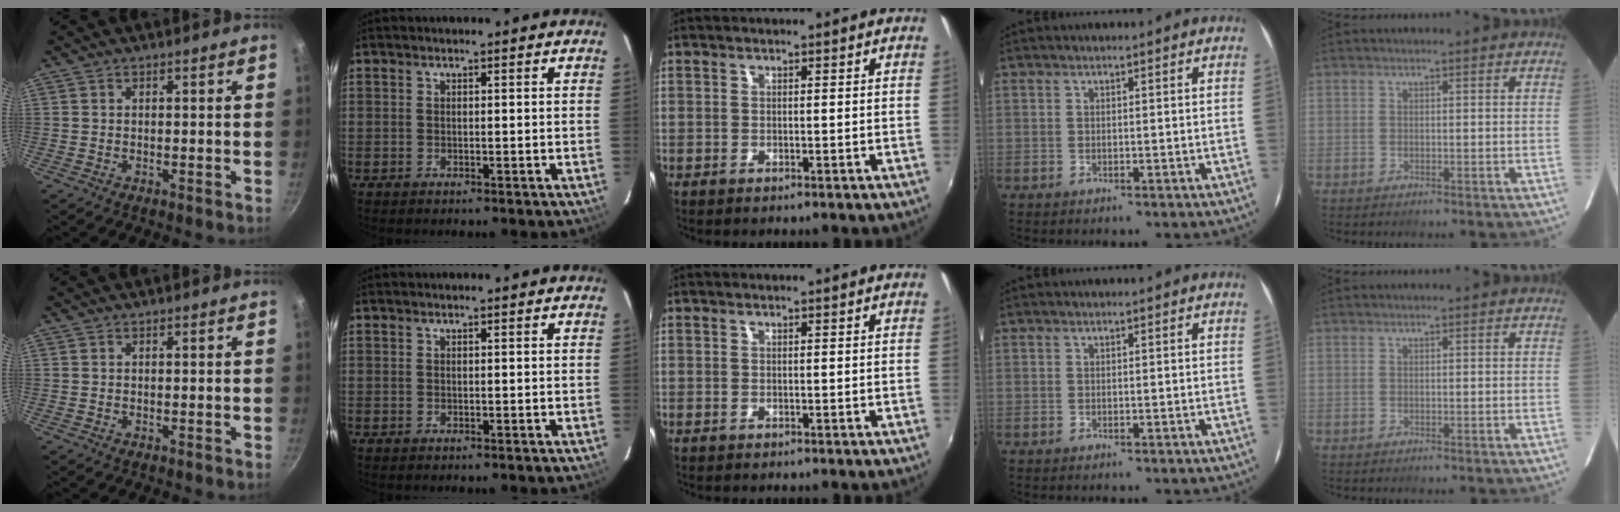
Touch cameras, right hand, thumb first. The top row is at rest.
{}